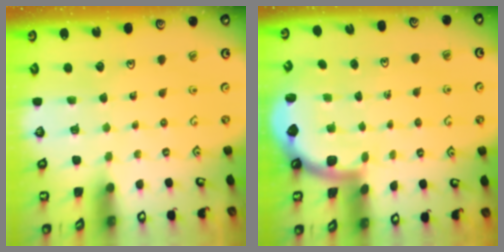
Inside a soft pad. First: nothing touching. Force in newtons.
{"total": 1.9, "press": 1.9, "slide": 0.3}